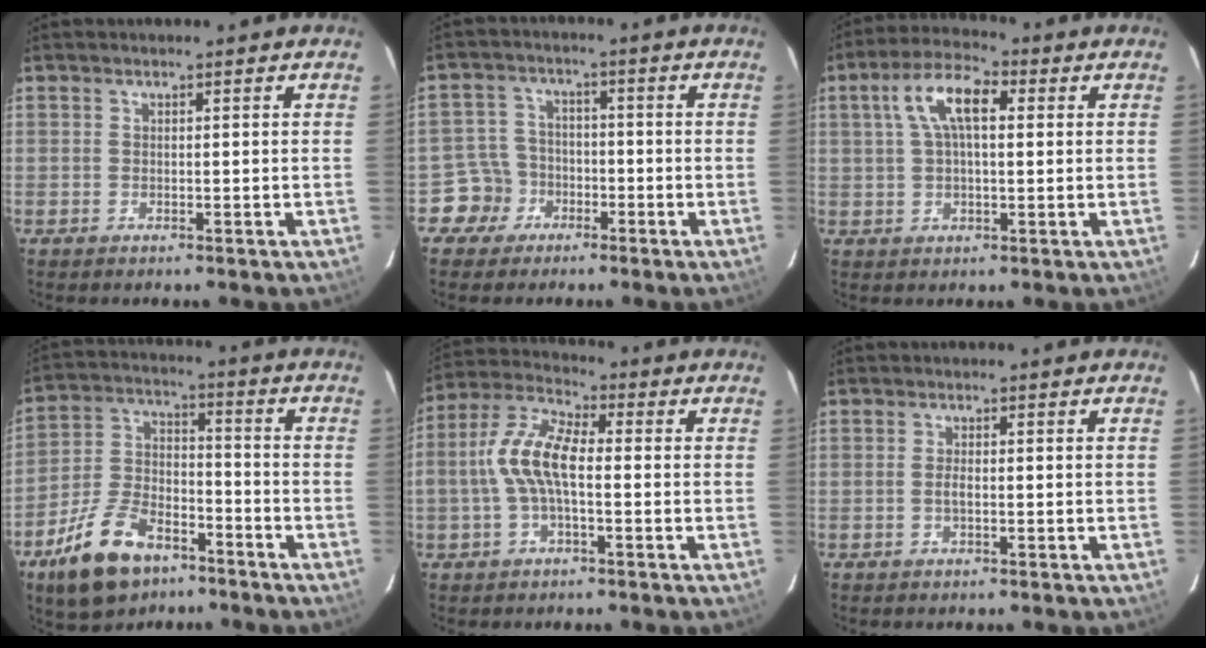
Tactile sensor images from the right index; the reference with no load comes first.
{"total": 6.0, "force": [-3.3, 5.0, -0.2], "torque": [-0.009, 0.024, -0.063]}
{"total": 9.2, "force": [2.4, 4.0, 8.0], "torque": [-0.150, 0.025, 0.040]}
{"total": 15.5, "force": [-9.8, 8.2, 8.7], "torque": [-0.187, 0.007, -0.170]}
{"total": 10.2, "force": [-1.0, 4.2, 9.2], "torque": [-0.199, 0.019, -0.025]}
{"total": 1.5, "force": [-0.4, 0.4, 1.4], "torque": [-0.028, 0.001, -0.008]}